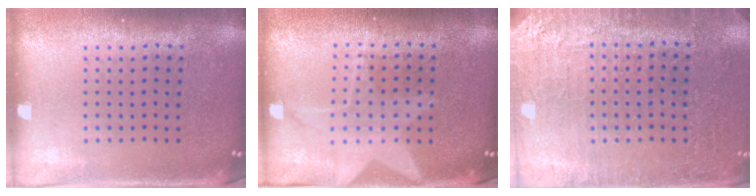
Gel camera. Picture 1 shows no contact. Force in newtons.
{"total": 1.5, "press": 1.4, "slide": 0.4}
{"total": 2.9, "press": 2.9, "slide": 0.4}